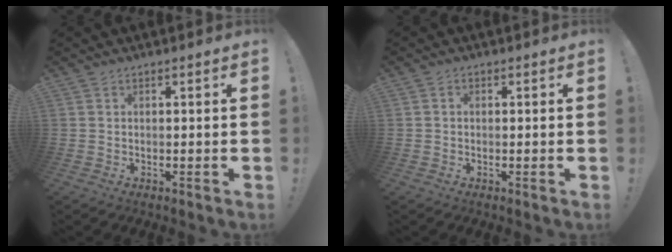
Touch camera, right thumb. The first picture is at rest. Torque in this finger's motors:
{"motor_torque": [-0.21, 0.17, -0.13, 0.08, 0.00]}